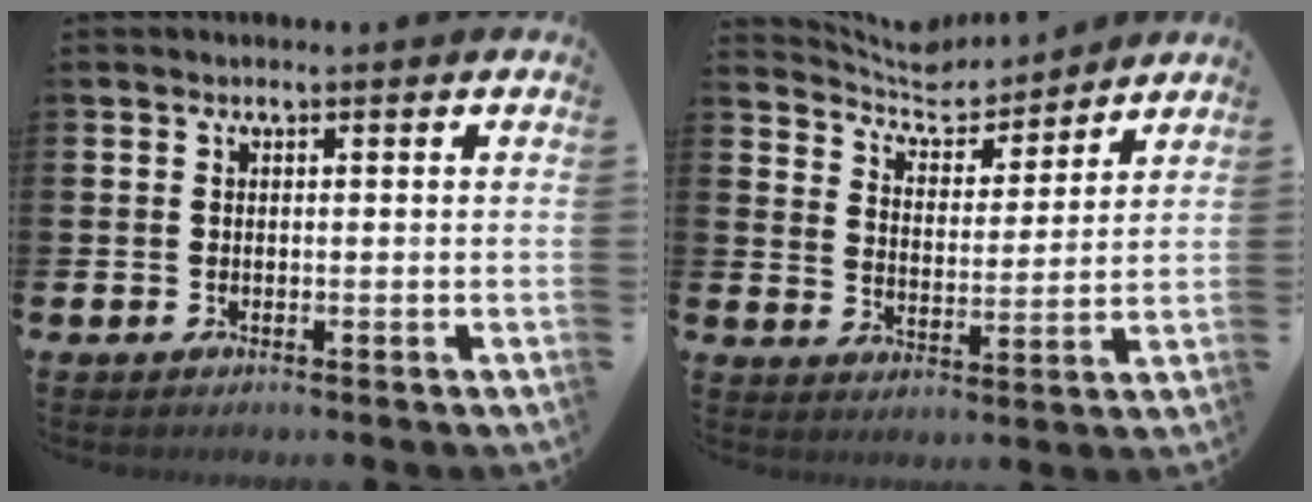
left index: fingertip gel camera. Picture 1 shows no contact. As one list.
[{"total": 6.7, "force": [6.4, 1.6, 0.9], "torque": [-0.050, -0.048, 0.113]}]